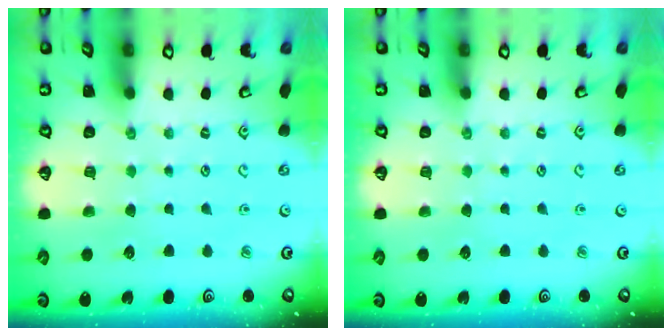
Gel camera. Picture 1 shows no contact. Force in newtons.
{"total": 0.0}